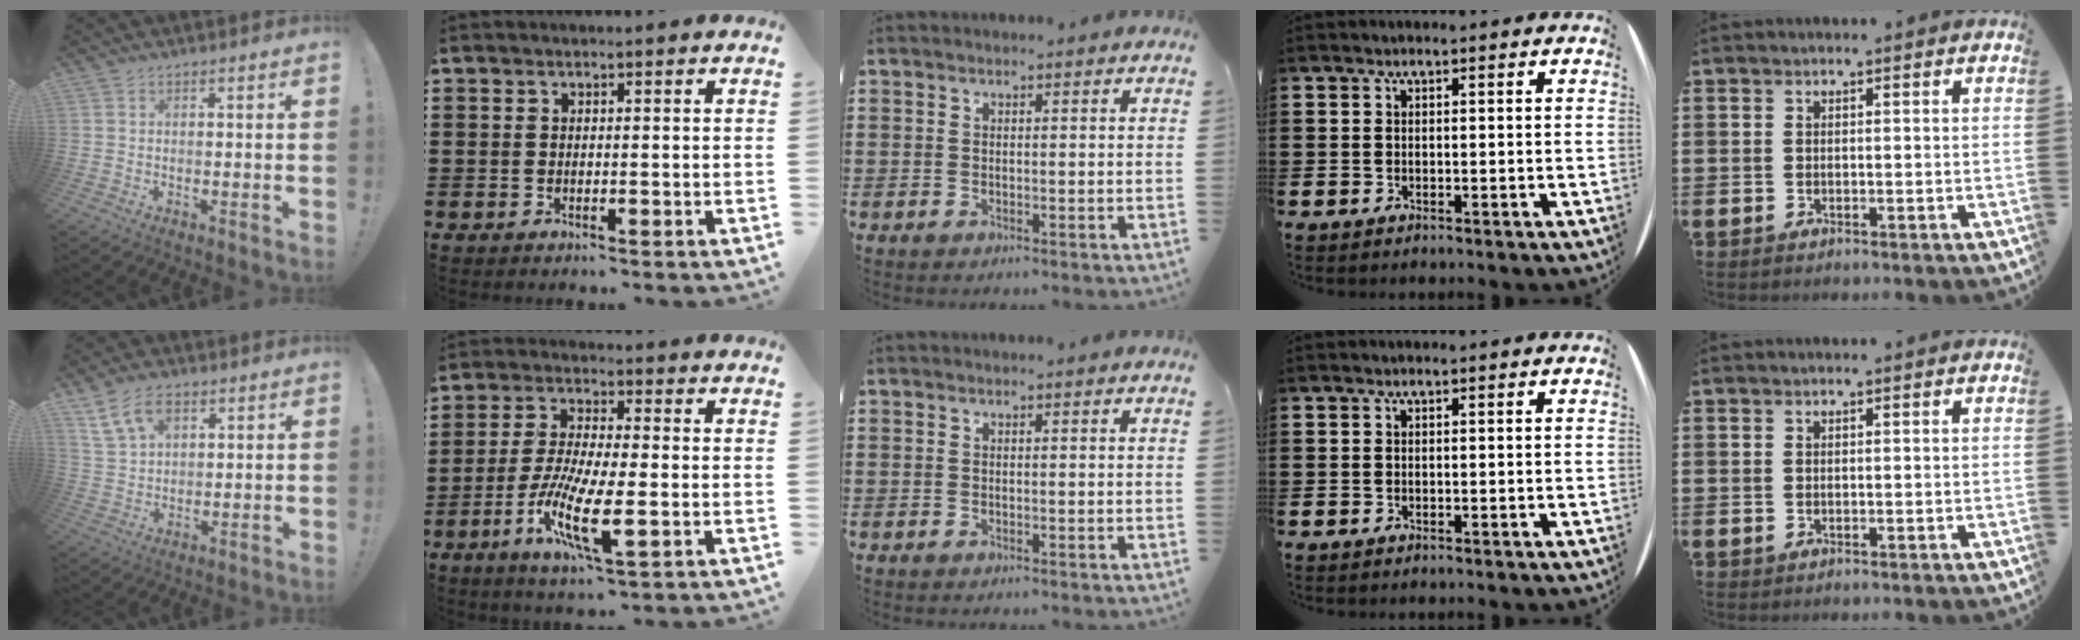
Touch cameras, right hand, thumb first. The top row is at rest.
{"thumb": {"total": 9.7, "force": [5.2, 5.9, 5.7], "torque": [-0.104, -0.008, 0.103]}, "index": {"total": 11.2, "force": [-3.9, 2.7, 10.1], "torque": [-0.216, -0.014, -0.076]}}